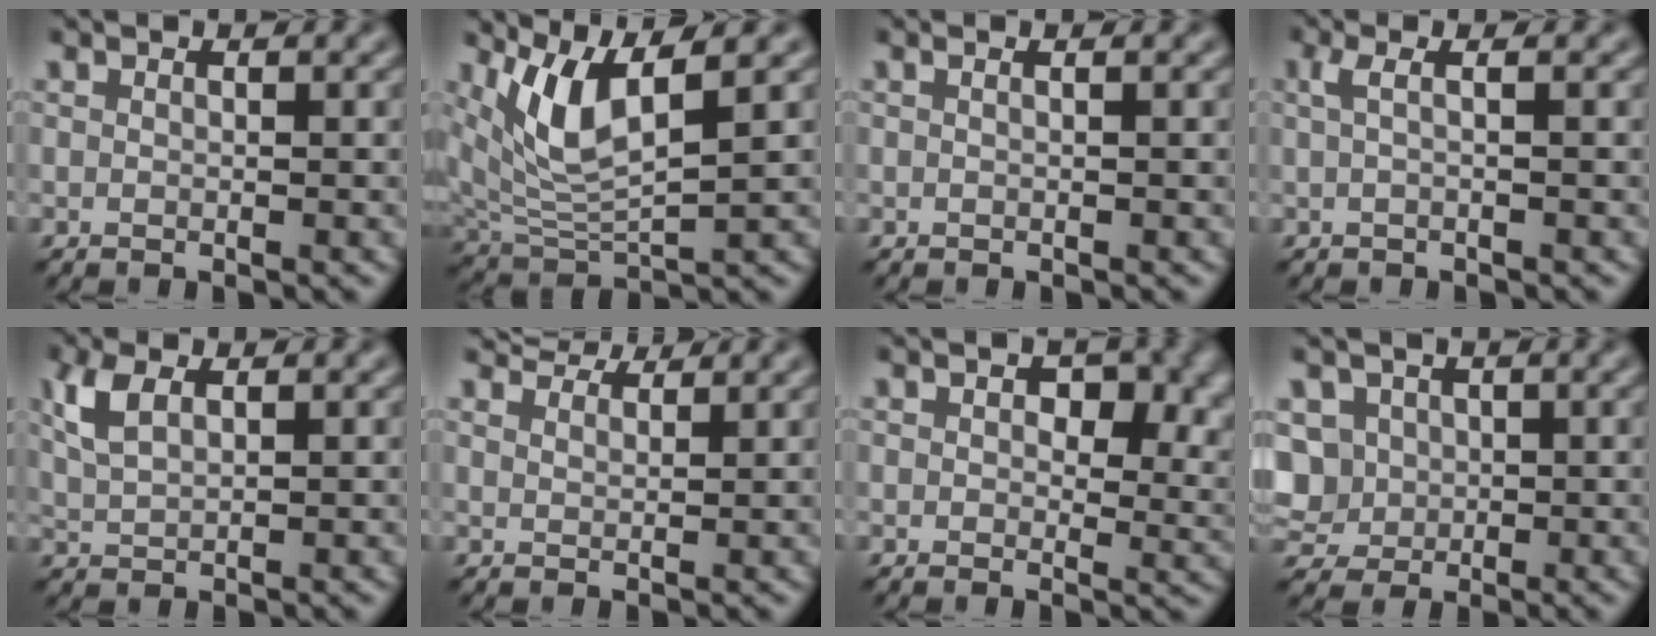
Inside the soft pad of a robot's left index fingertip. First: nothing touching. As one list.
[{"total": 6.7, "force": [2.9, 2.4, 5.6], "torque": [-0.129, -0.010, 0.061]}, {"total": 1.3, "force": [0.4, 0.7, 1.0], "torque": [-0.003, -0.005, -0.007]}, {"total": 1.8, "force": [0.2, 0.6, 1.7], "torque": [-0.034, 0.004, 0.001]}, {"total": 3.1, "force": [1.2, 1.6, 2.4], "torque": [-0.062, 0.005, 0.028]}, {"total": 4.5, "force": [4.2, 1.0, 1.3], "torque": [-0.030, -0.001, 0.059]}, {"total": 7.3, "force": [2.6, 4.4, 5.2], "torque": [-0.059, -0.008, 0.036]}, {"total": 6.4, "force": [0.3, 5.7, 2.8], "torque": [-0.070, 0.021, -0.002]}]